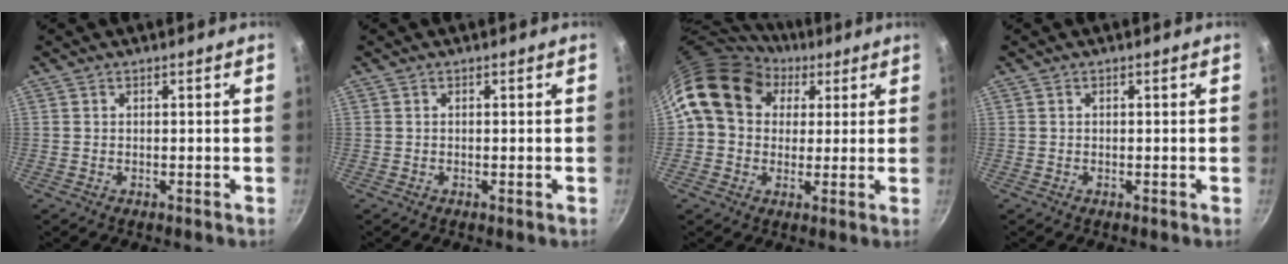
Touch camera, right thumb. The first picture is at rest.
{"total": 0.0}
{"total": 14.8, "force": [5.3, 11.8, 7.2], "torque": [-0.099, 0.012, 0.079]}
{"total": 0.0}